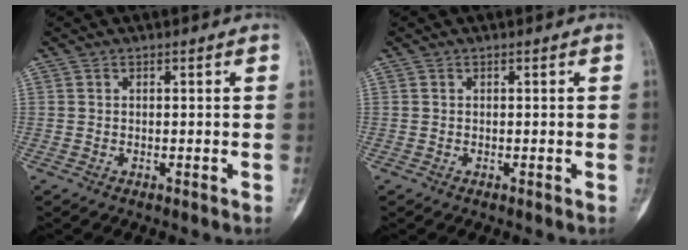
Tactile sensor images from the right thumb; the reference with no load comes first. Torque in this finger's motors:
{"motor_torque": [0.19, 0.18, 0.00, 0.00, 0.01]}